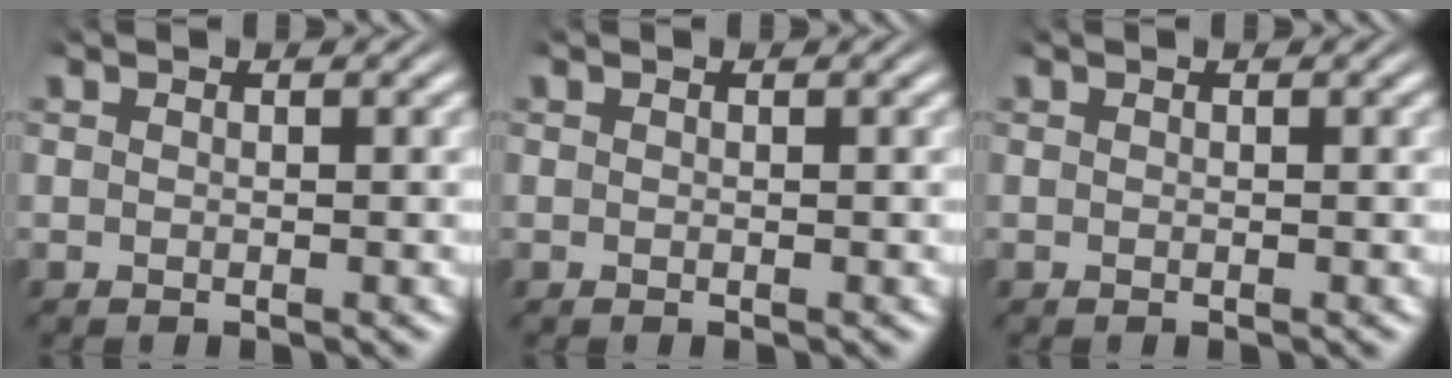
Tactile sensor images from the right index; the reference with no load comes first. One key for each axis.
{"total": 0.0}
{"total": 0.0}